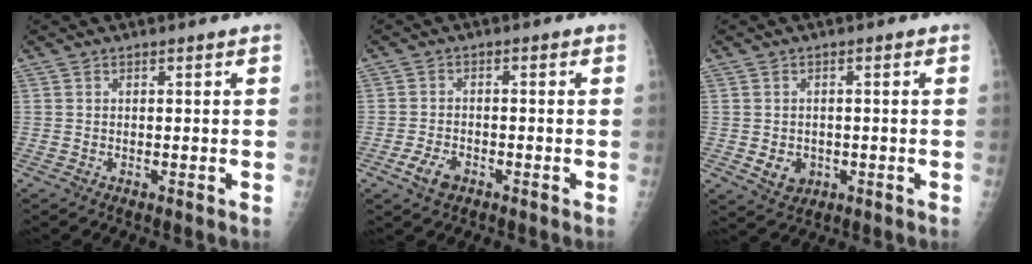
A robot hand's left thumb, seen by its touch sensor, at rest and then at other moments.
{"total": 4.3, "force": [-2.3, 2.6, 2.5], "torque": [-0.044, 0.008, -0.042]}
{"total": 4.5, "force": [-0.9, 3.8, 2.2], "torque": [-0.018, 0.001, -0.004]}